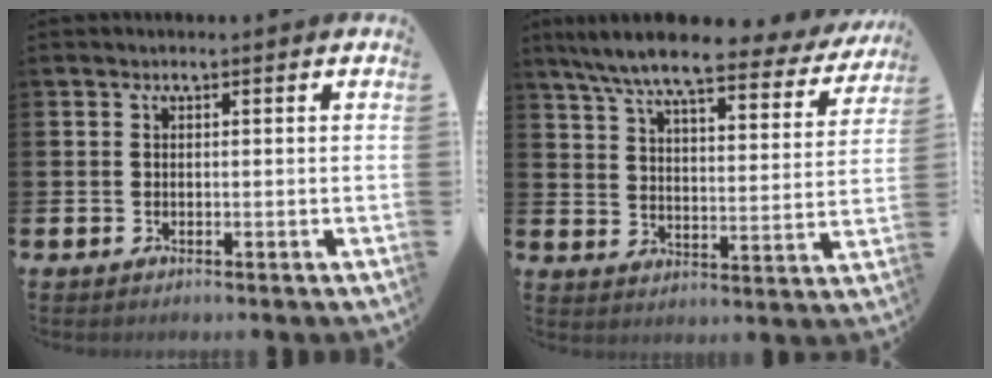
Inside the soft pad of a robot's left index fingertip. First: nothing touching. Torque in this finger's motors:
{"motor_torque": [1.15, -0.99, 0.23, 0.21]}